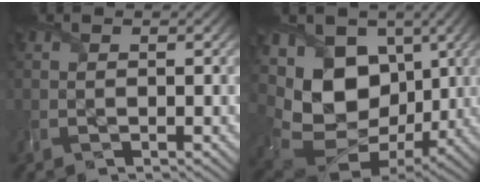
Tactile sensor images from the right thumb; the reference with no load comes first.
{"total": 16.2, "force": [1.3, 12.3, 10.4], "torque": [-0.227, -0.030, 0.049]}